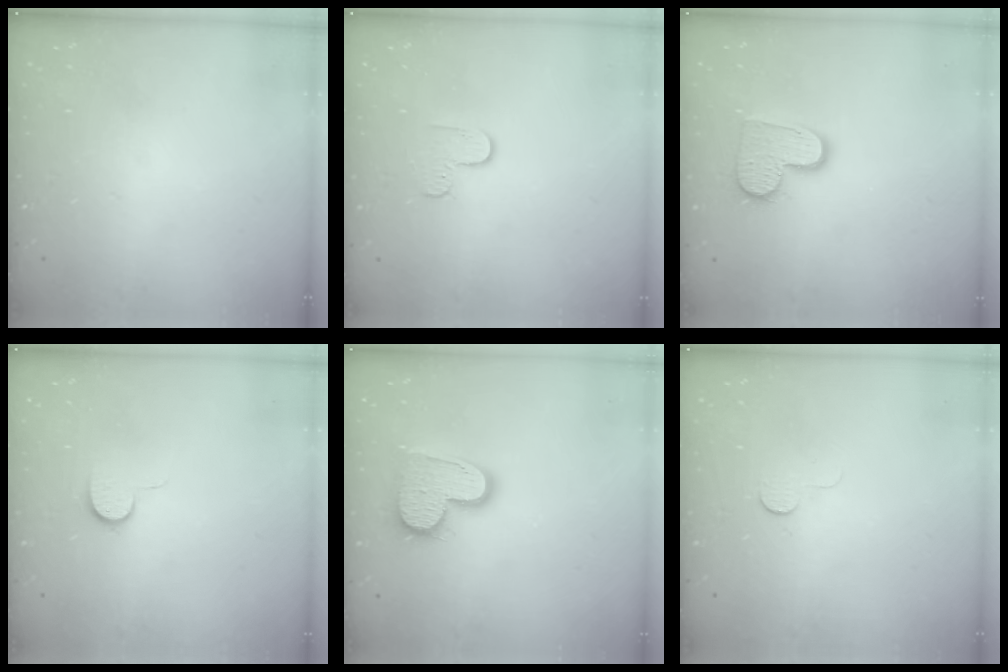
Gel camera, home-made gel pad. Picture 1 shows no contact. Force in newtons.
{"total": 4.0, "press": 4.0, "slide": 0.3}
{"total": 11.8, "press": 11.8, "slide": 0.6}
{"total": 7.3, "press": 7.3, "slide": 0.8}
{"total": 14.8, "press": 14.8, "slide": 1.1}
{"total": 4.4, "press": 4.4, "slide": 0.5}